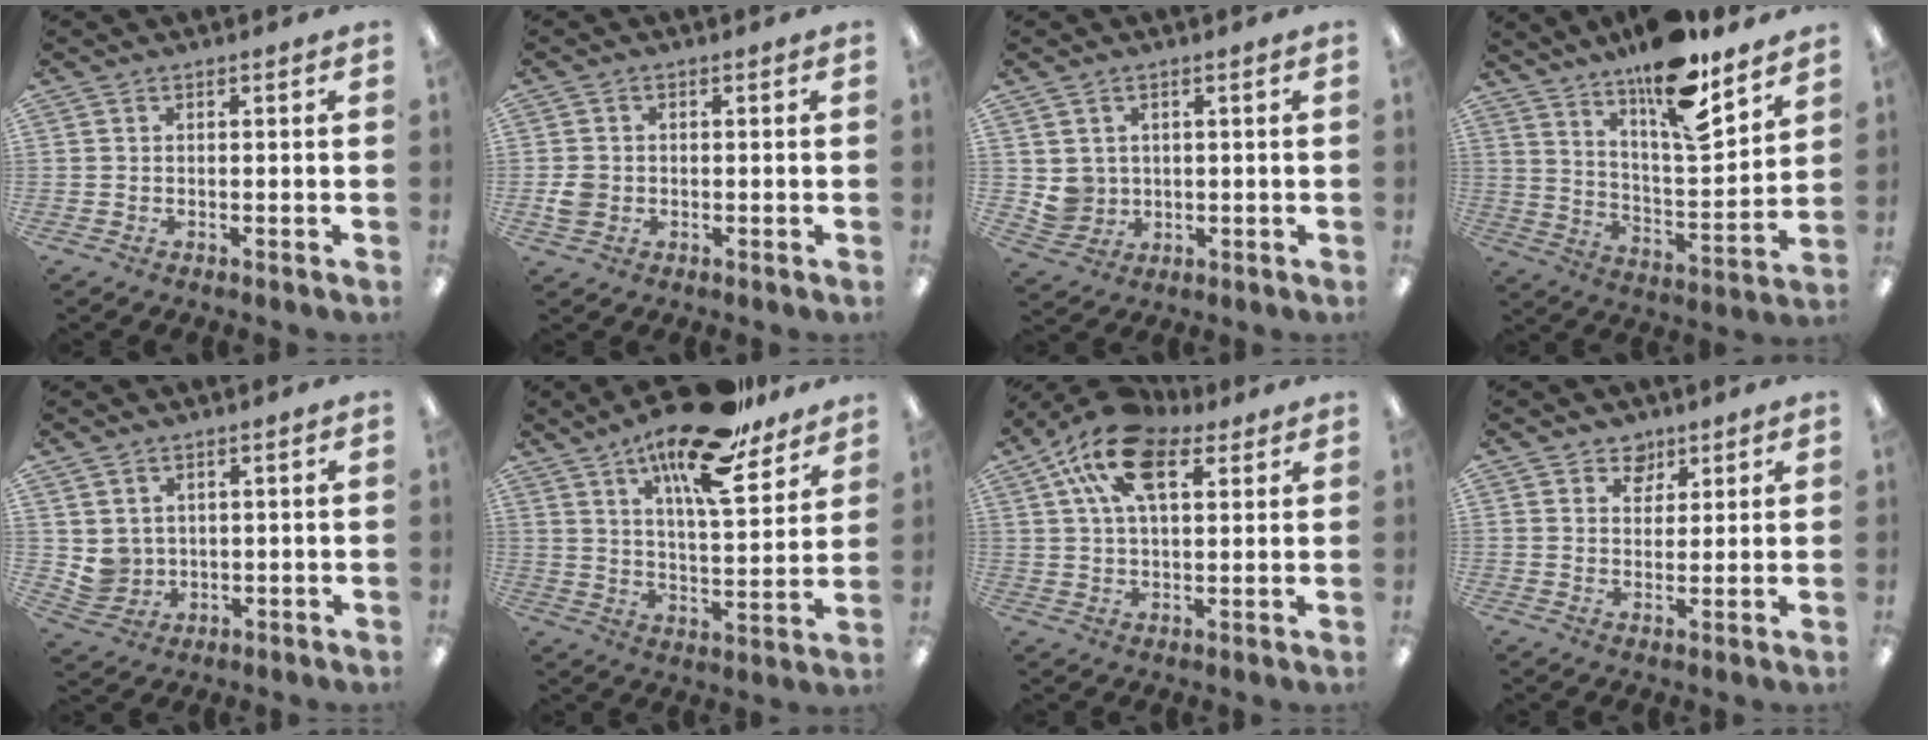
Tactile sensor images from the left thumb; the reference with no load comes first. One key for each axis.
{"total": 3.4, "fx": -0.6, "fy": 2.9, "fz": 1.6, "tx": -0.018, "ty": 0.004, "tz": -0.011}
{"total": 4.7, "fx": 1.6, "fy": 4.4, "fz": 0.7, "tx": -0.020, "ty": 0.001, "tz": 0.034}
{"total": 16.4, "fx": 12.7, "fy": 4.0, "fz": 9.6, "tx": -0.158, "ty": -0.090, "tz": 0.211}
{"total": 4.8, "fx": 2.5, "fy": 4.0, "fz": 0.6, "tx": -0.028, "ty": -0.007, "tz": 0.052}
{"total": 18.8, "fx": 14.0, "fy": 5.0, "fz": 11.5, "tx": -0.188, "ty": -0.085, "tz": 0.229}
{"total": 17.1, "fx": 7.9, "fy": 9.2, "fz": 12.1, "tx": -0.235, "ty": -0.004, "tz": 0.139}
{"total": 4.9, "fx": 3.6, "fy": 3.2, "fz": 0.5, "tx": -0.002, "ty": -0.019, "tz": 0.063}